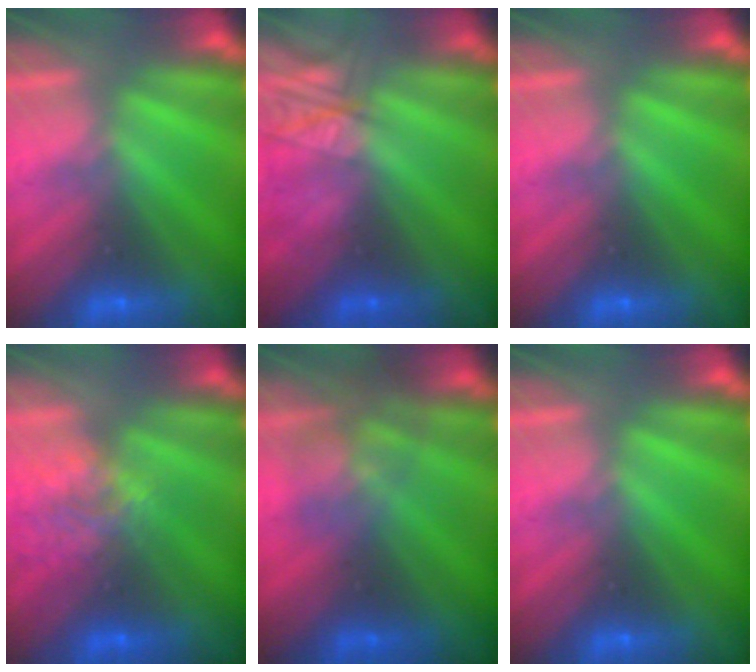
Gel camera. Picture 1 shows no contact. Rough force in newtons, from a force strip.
{"total": 2.3}
{"total": 0.0}
{"total": 4.7}
{"total": 1.8}
{"total": 0.0}